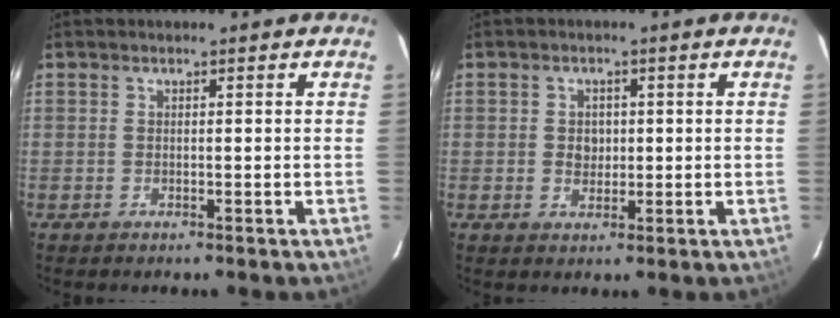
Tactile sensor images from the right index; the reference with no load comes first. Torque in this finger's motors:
{"motor_torque": [0.00, 0.04, 0.02, 0.00]}